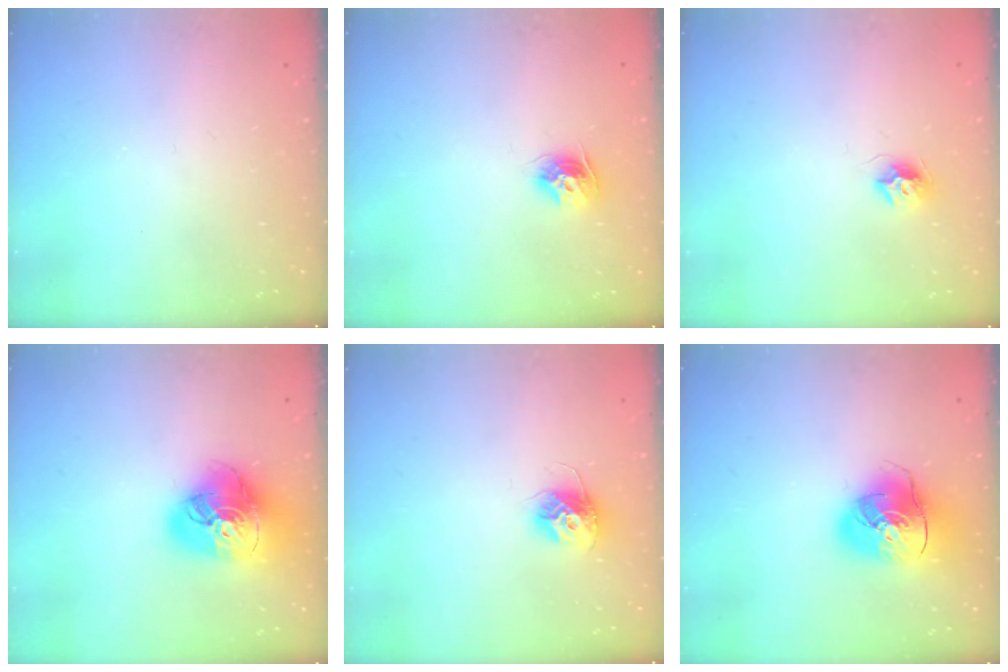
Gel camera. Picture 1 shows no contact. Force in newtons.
{"total": 9.6, "press": 9.6, "slide": 0.7}
{"total": 7.4, "press": 7.4, "slide": 0.0}
{"total": 20.6, "press": 20.5, "slide": 2.1}
{"total": 10.4, "press": 10.4, "slide": 0.5}
{"total": 16.3, "press": 16.1, "slide": 2.4}